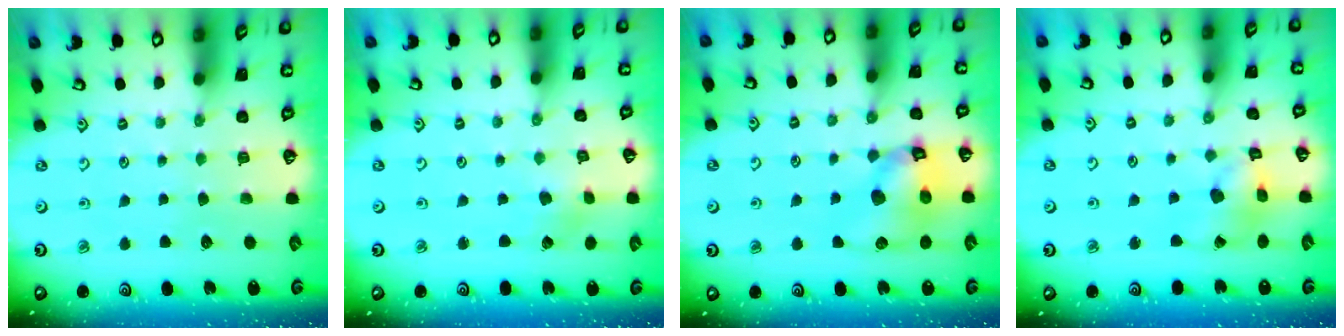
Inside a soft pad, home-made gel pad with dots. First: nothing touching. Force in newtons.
{"total": 1.4, "press": 1.4, "slide": 0.2}
{"total": 12.6, "press": 12.5, "slide": 1.6}
{"total": 8.9, "press": 8.8, "slide": 1.0}